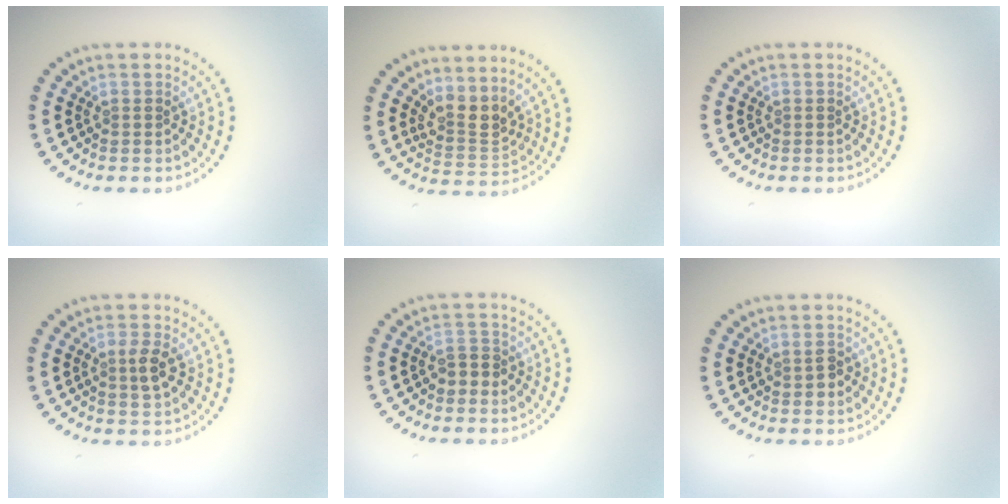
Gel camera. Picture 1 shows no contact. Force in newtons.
{"total": 3.0, "press": 2.3, "slide": 1.8}
{"total": 0.0}
{"total": 2.2, "press": 2.1, "slide": 0.3}
{"total": 1.8, "press": 1.7, "slide": 0.6}
{"total": 1.5, "press": 1.5, "slide": 0.1}